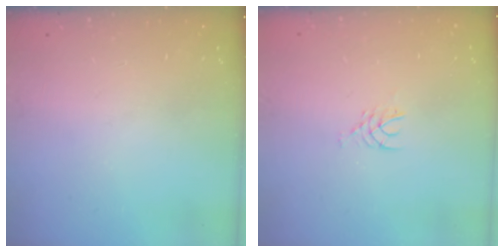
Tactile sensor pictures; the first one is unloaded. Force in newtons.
{"total": 2.5, "press": 2.5, "slide": 0.2}